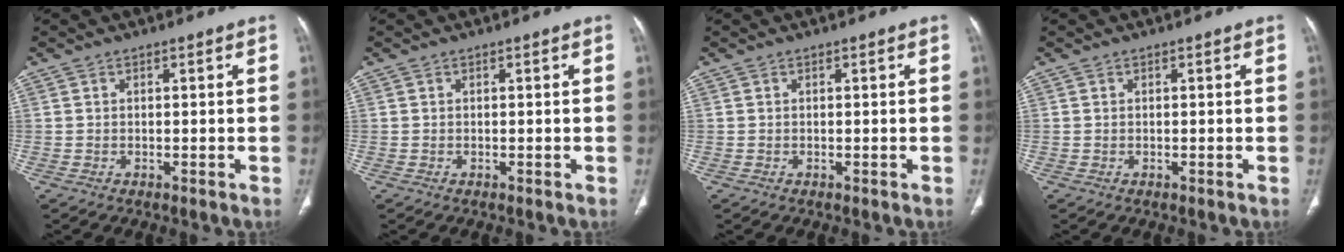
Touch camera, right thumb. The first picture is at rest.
{"total": 0.0}
{"total": 0.0}
{"total": 0.0}